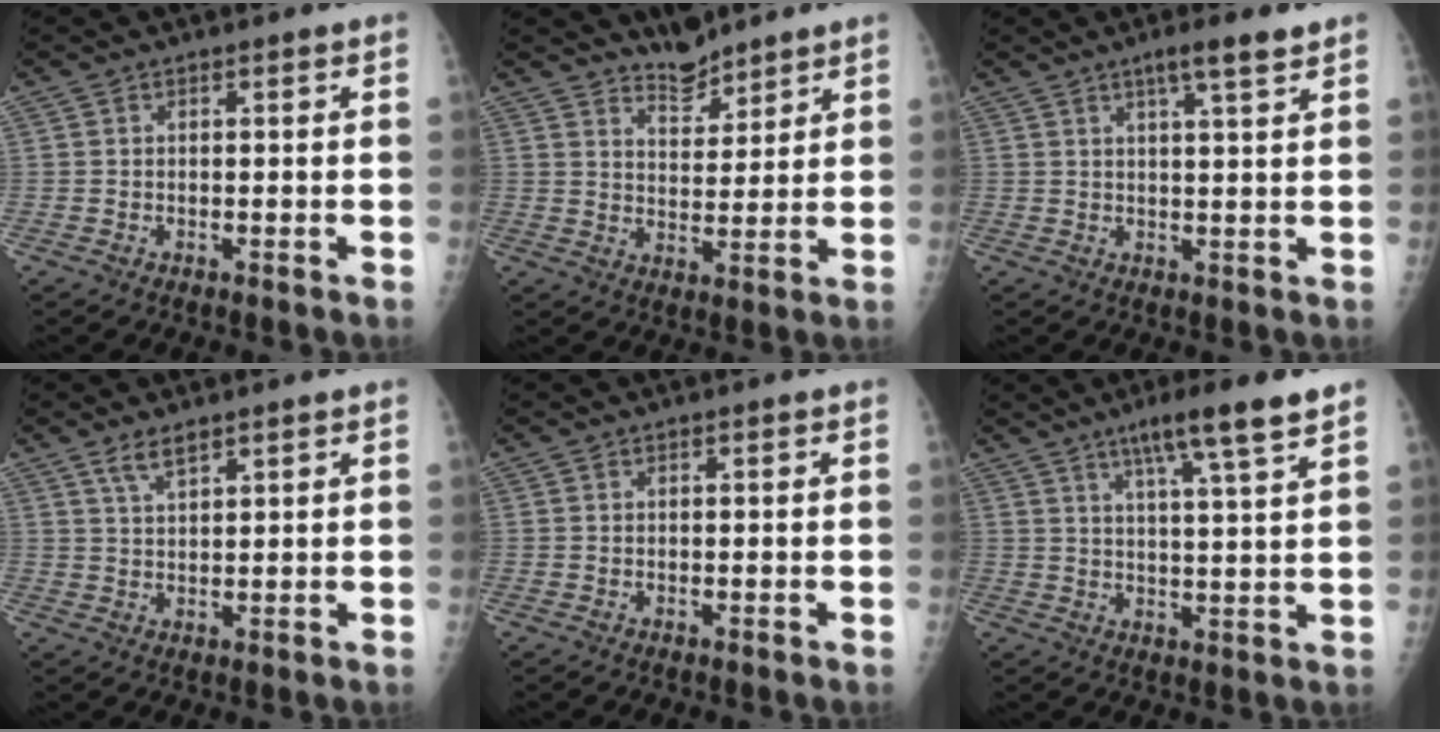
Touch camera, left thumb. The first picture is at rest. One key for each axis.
{"total": 5.9, "fx": 5.2, "fy": 2.0, "fz": 1.7, "tx": -0.009, "ty": -0.046, "tz": 0.094}
{"total": 5.0, "fx": 3.2, "fy": 0.4, "fz": 3.8, "tx": -0.060, "ty": -0.015, "tz": 0.052}
{"total": 3.3, "fx": 2.4, "fy": 1.0, "fz": 2.1, "tx": -0.036, "ty": -0.009, "tz": 0.050}
{"total": 0.0}
{"total": 9.7, "fx": 6.1, "fy": 0.2, "fz": 7.5, "tx": -0.119, "ty": -0.025, "tz": 0.096}